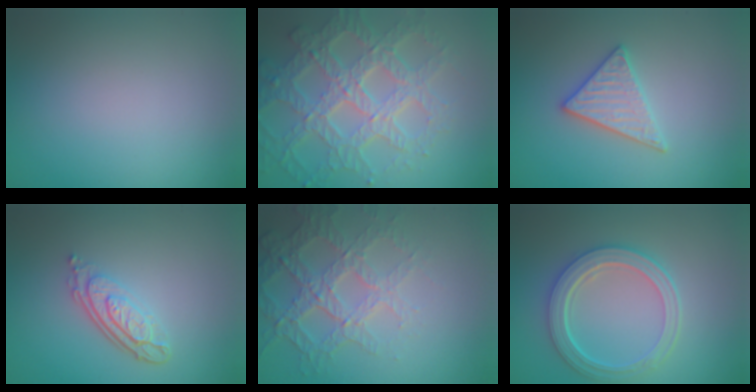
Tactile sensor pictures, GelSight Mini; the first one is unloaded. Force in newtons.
{"total": 7.9, "press": 5.7, "slide": 5.6}
{"total": 2.9, "press": 2.9, "slide": 0.3}
{"total": 4.1, "press": 2.9, "slide": 2.8}
{"total": 3.9, "press": 3.8, "slide": 0.9}
{"total": 5.5, "press": 4.2, "slide": 3.5}